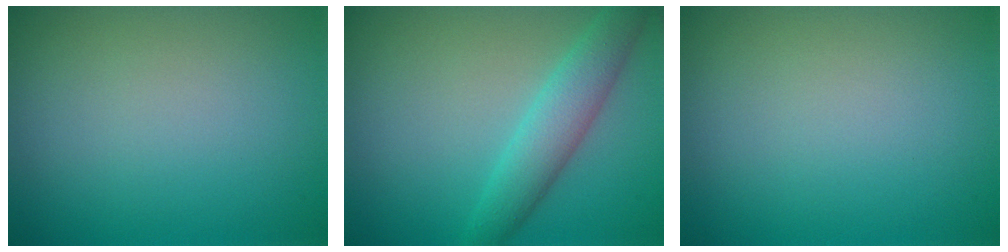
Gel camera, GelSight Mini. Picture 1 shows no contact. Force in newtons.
{"total": 3.8, "press": 3.8, "slide": 0.1}
{"total": 0.0}